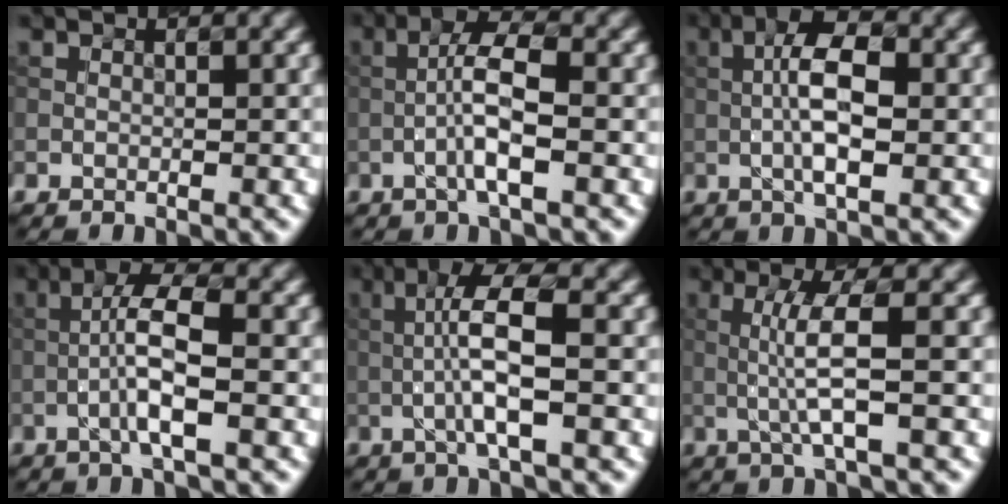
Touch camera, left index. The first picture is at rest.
{"total": 4.2, "force": [-1.1, 0.6, 4.0], "torque": [-0.076, 0.015, -0.028]}
{"total": 5.6, "force": [-0.1, 1.8, 5.3], "torque": [-0.101, 0.009, -0.010]}
{"total": 4.5, "force": [-1.1, 0.6, 4.3], "torque": [-0.081, 0.016, -0.028]}
{"total": 5.4, "force": [-0.3, 0.8, 5.3], "torque": [-0.101, 0.013, -0.013]}
{"total": 3.9, "force": [-0.1, 0.3, 3.9], "torque": [-0.085, 0.002, -0.001]}